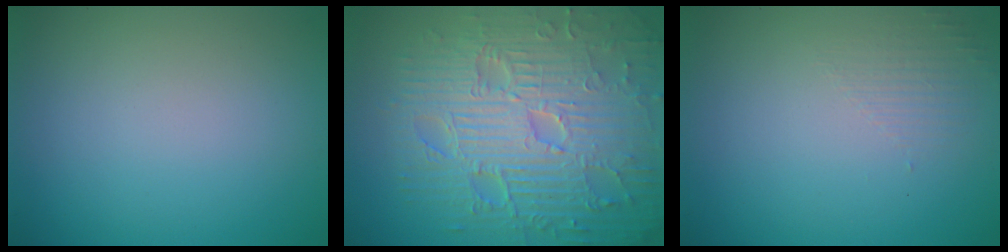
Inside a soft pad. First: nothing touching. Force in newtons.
{"total": 11.7, "press": 7.6, "slide": 8.8}
{"total": 1.3, "press": 0.1, "slide": 1.3}